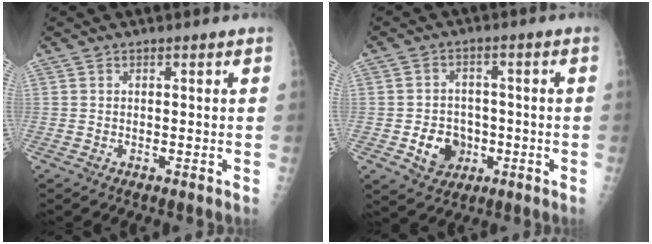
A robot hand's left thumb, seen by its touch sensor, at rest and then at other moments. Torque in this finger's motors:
{"motor_torque": [-0.14, 0.19, 0.13, 0.03, 0.01]}